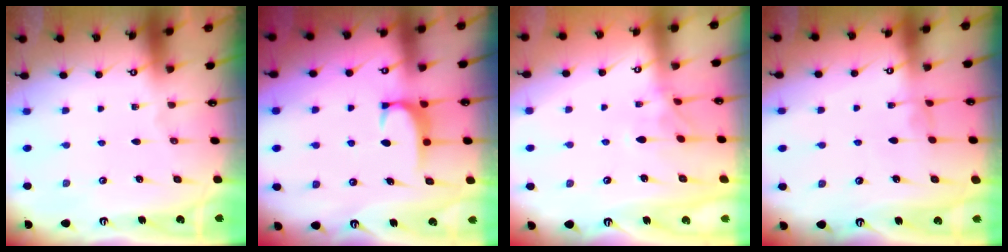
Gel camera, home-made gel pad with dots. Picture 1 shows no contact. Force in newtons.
{"total": 1.8, "press": 1.7, "slide": 0.4}
{"total": 0.9, "press": 0.1, "slide": 0.9}
{"total": 1.0, "press": 0.9, "slide": 0.5}